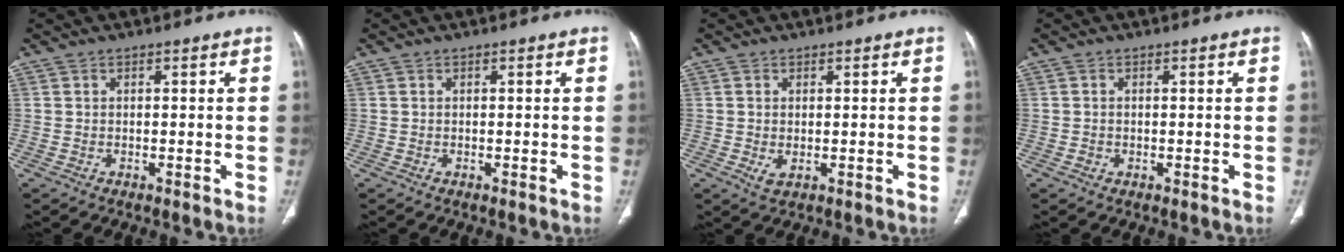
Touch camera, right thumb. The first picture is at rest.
{"total": 0.0}
{"total": 2.2, "force": [-0.2, 1.2, 1.8], "torque": [-0.037, -0.006, 0.003]}
{"total": 0.8, "force": [-0.1, 0.7, 0.3], "torque": [-0.008, -0.001, -0.001]}